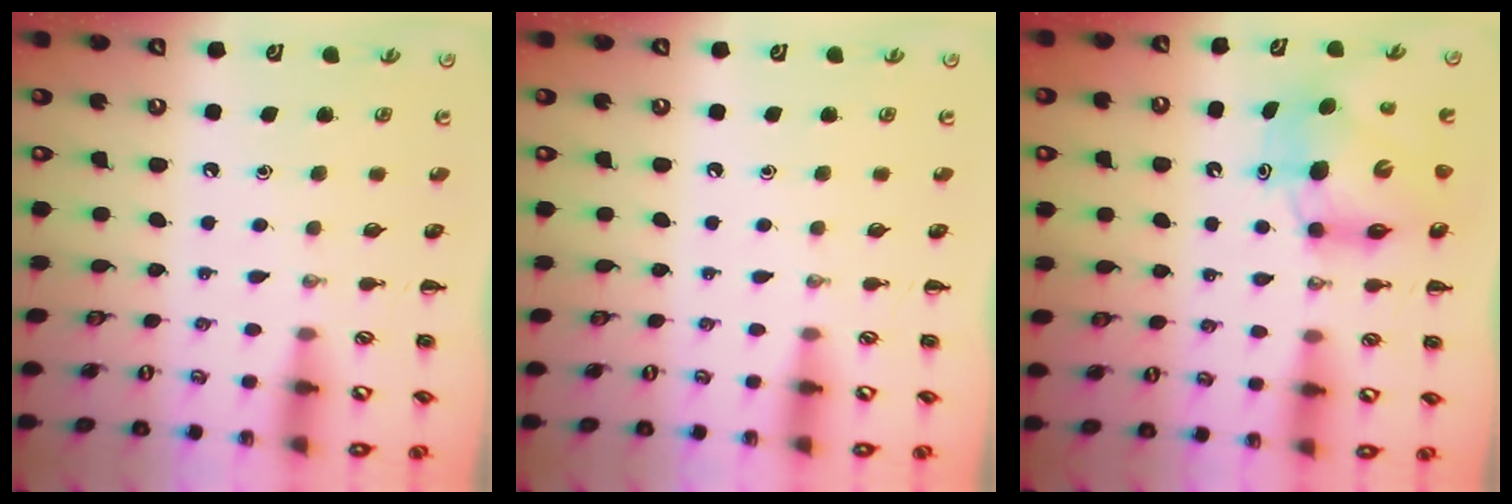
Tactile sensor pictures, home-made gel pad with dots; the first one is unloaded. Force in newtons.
{"total": 0.0}
{"total": 9.1, "press": 8.8, "slide": 2.2}